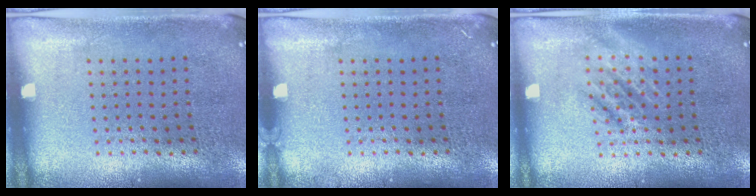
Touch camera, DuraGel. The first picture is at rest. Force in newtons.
{"total": 0.6, "press": 0.6, "slide": 0.2}
{"total": 1.1, "press": 1.1, "slide": 0.2}